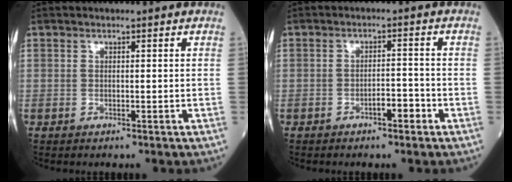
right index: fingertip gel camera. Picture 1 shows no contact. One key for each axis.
{"total": 2.8, "fx": -1.7, "fy": 0.8, "fz": 2.1, "tx": -0.027, "ty": 0.006, "tz": -0.030}